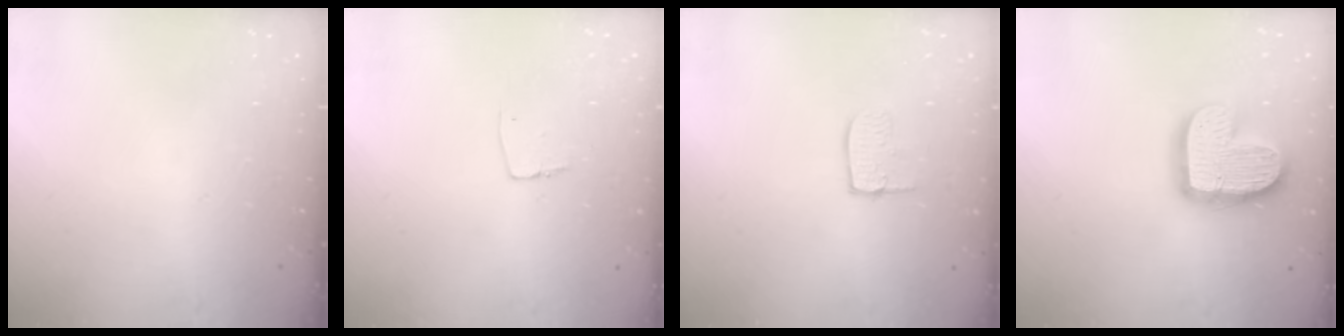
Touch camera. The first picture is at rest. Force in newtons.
{"total": 4.9, "press": 4.8, "slide": 0.3}
{"total": 7.7, "press": 7.7, "slide": 0.6}
{"total": 16.7, "press": 16.6, "slide": 1.2}